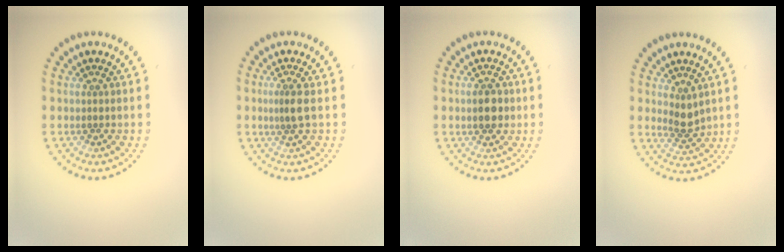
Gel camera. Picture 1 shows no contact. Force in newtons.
{"total": 1.9, "press": 1.5, "slide": 1.1}
{"total": 2.9, "press": 2.9, "slide": 0.1}
{"total": 2.0, "press": 1.7, "slide": 1.1}